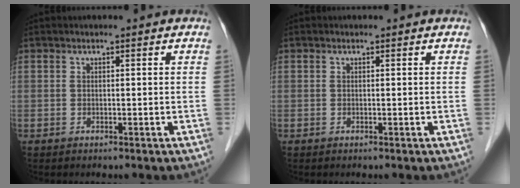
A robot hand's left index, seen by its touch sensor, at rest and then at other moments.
{"total": 0.0}